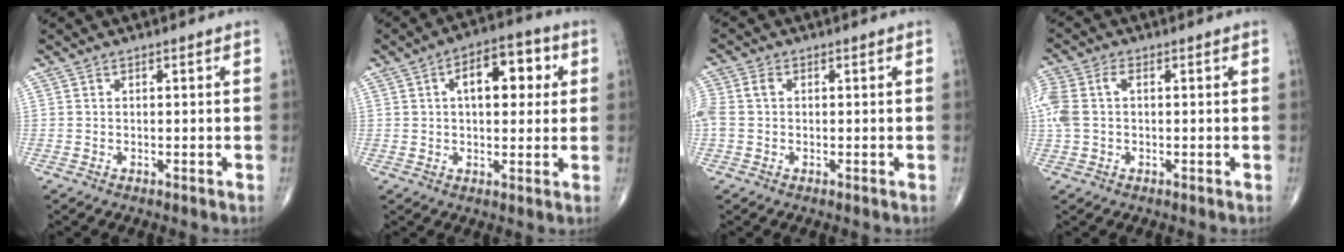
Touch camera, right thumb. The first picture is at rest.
{"total": 10.7, "force": [2.6, 5.6, 8.7], "torque": [-0.096, 0.017, 0.032]}
{"total": 3.9, "force": [0.3, 2.8, 2.7], "torque": [-0.080, 0.016, 0.005]}
{"total": 8.5, "force": [0.7, 5.6, 6.4], "torque": [-0.182, 0.023, 0.016]}